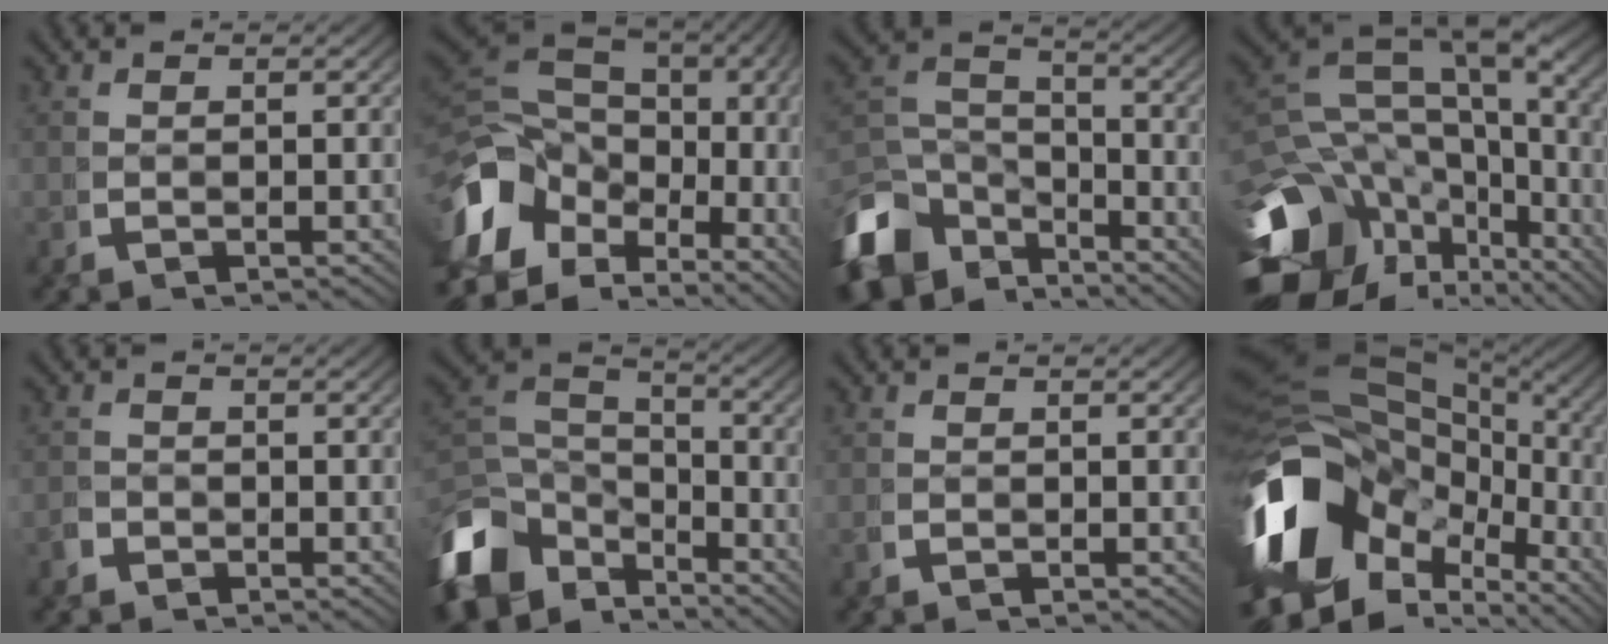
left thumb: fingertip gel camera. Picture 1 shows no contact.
{"total": 16.7, "force": [-1.2, 11.8, 11.7], "torque": [-0.216, -0.021, -0.008]}
{"total": 11.2, "force": [-4.7, 7.8, 6.4], "torque": [-0.123, -0.037, -0.069]}
{"total": 17.1, "force": [-3.1, 11.8, 12.0], "torque": [-0.228, -0.053, -0.026]}
{"total": 1.4, "force": [-1.1, 0.6, -0.6], "torque": [0.018, -0.007, -0.022]}
{"total": 11.9, "force": [-3.9, 8.4, 7.4], "torque": [-0.153, -0.038, -0.052]}
{"total": 0.8, "force": [-0.5, 0.4, -0.4], "torque": [0.007, -0.007, -0.008]}
{"total": 22.0, "force": [-2.2, 15.0, 15.9], "torque": [-0.336, -0.050, -0.013]}